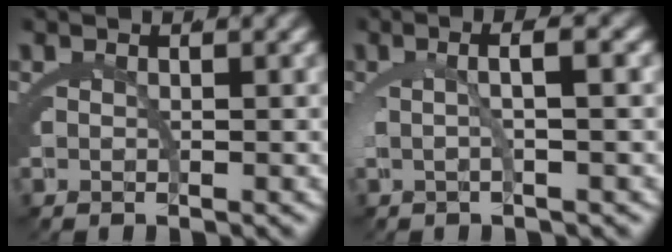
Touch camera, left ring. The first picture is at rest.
{"total": 3.0, "force": [0.3, -0.1, 2.9], "torque": [-0.050, 0.010, 0.005]}